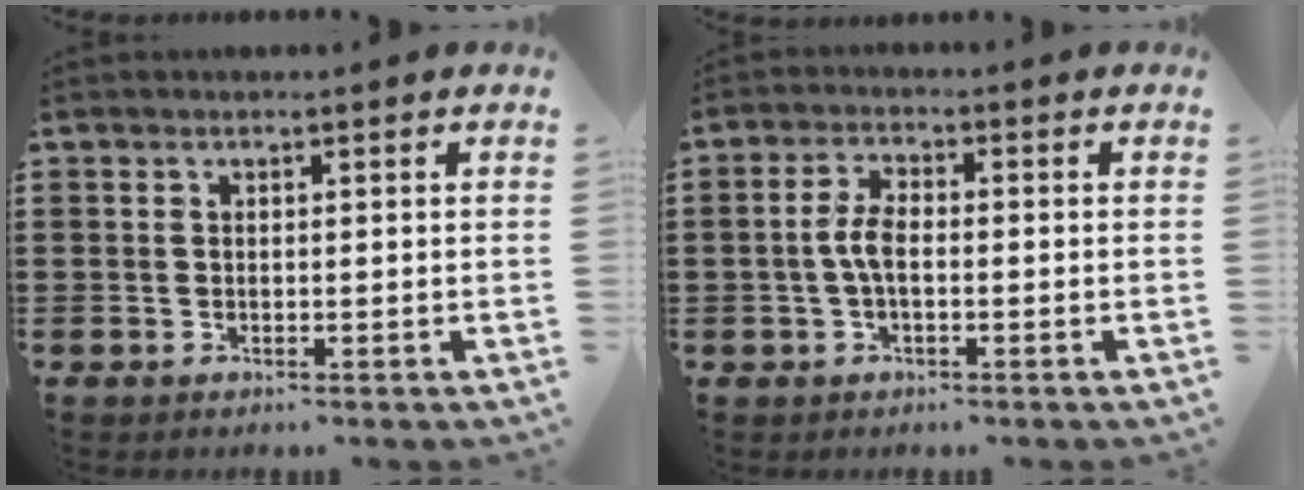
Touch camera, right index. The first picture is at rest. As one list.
[{"total": 4.0, "force": [-0.7, 1.7, 3.5], "torque": [-0.087, -0.002, -0.019]}]